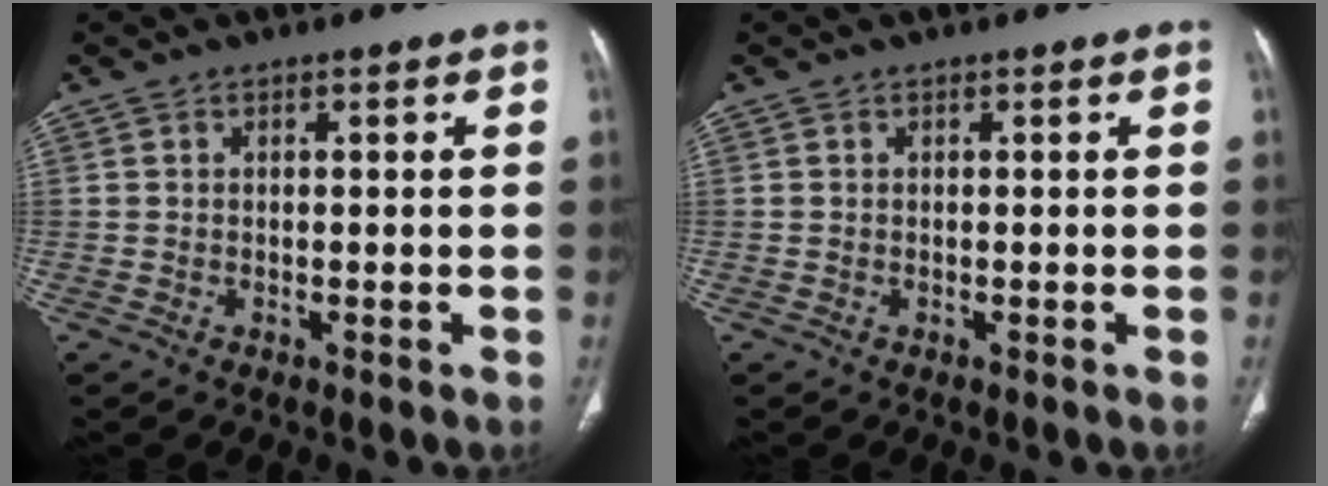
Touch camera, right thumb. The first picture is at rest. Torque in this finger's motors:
{"motor_torque": [0.04, 0.04, -0.06, -0.06, 0.00]}